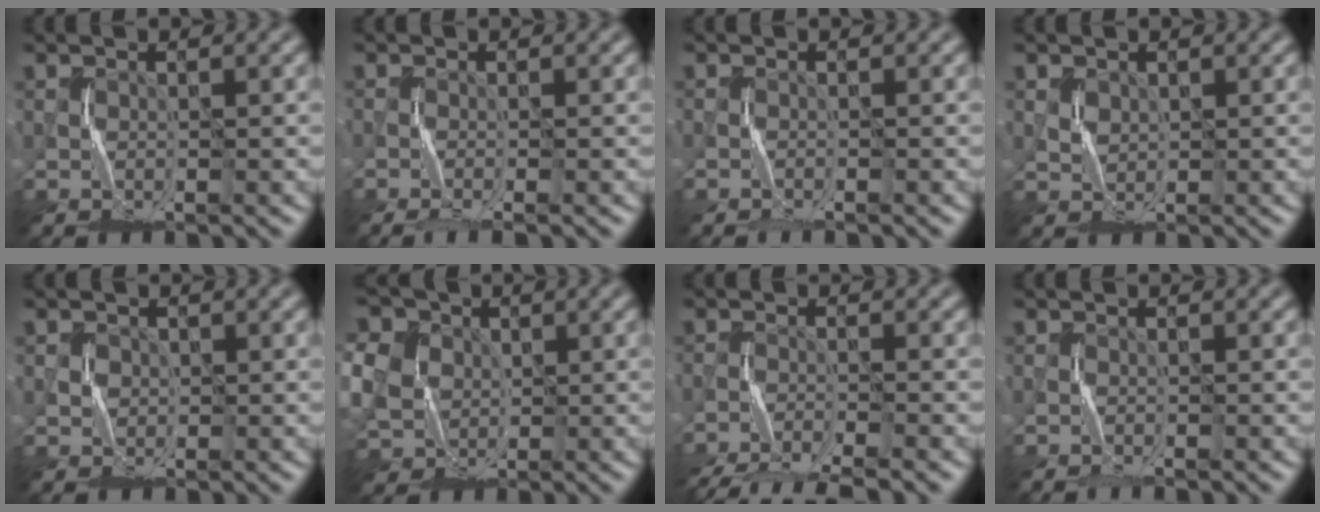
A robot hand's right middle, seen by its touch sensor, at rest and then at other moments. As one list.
[{"total": 2.1, "force": [-1.6, 0.1, 1.3], "torque": [-0.025, -0.004, -0.032]}, {"total": 1.0, "force": [-0.9, 0.1, 0.2], "torque": [-0.003, -0.002, -0.020]}, {"total": 0.7, "force": [0.4, 0.6, 0.1], "torque": [-0.005, -0.003, 0.014]}, {"total": 1.0, "force": [0.0, 1.0, -0.2], "torque": [0.003, -0.003, 0.004]}, {"total": 10.8, "force": [2.2, 9.1, 5.4], "torque": [-0.135, 0.025, 0.019]}, {"total": 7.6, "force": [-7.1, 0.8, 2.6], "torque": [-0.045, -0.018, -0.120]}, {"total": 1.0, "force": [-1.0, 0.1, 0.3], "torque": [-0.004, -0.002, -0.020]}]